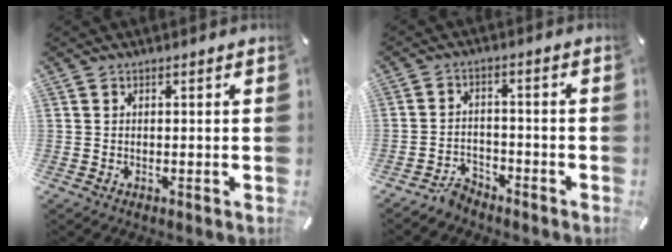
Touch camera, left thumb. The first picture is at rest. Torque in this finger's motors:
{"motor_torque": [-0.24, -0.27, -0.06, 0.12, 0.01]}